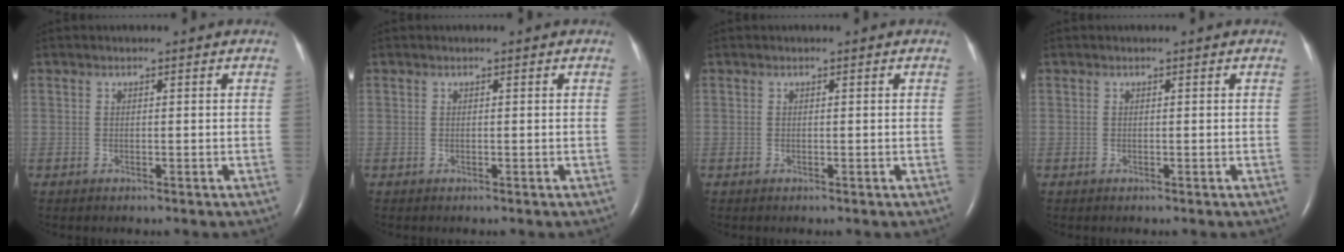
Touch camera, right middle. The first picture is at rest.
{"total": 0.0}
{"total": 0.0}
{"total": 0.0}